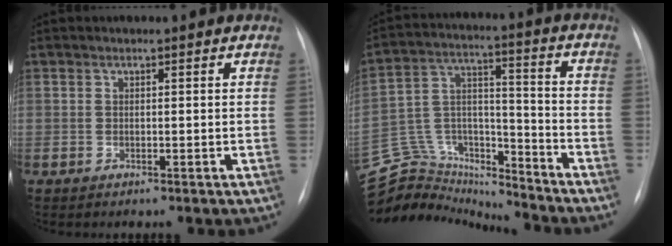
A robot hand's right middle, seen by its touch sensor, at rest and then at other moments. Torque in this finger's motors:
{"motor_torque": [-0.34, -0.26, -0.33, -0.16]}